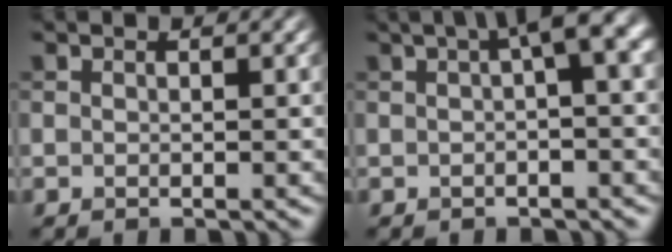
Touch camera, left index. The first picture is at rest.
{"total": 5.1, "force": [1.4, 1.1, 4.7], "torque": [-0.060, 0.017, 0.011]}